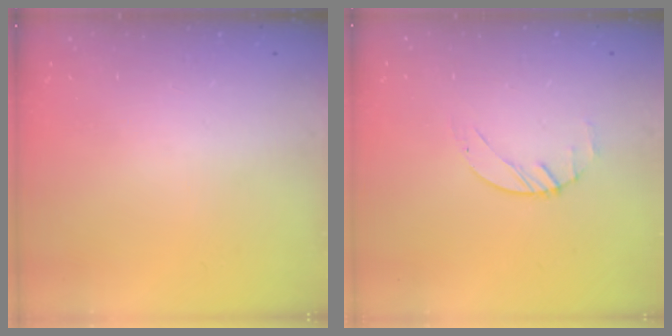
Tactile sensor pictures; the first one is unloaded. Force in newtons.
{"total": 1.4, "press": 1.3, "slide": 0.2}